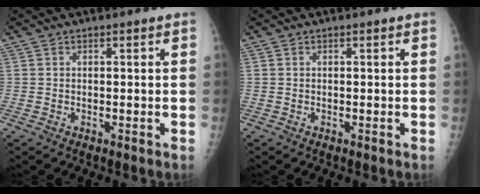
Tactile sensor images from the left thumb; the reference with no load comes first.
{"total": 0.0}